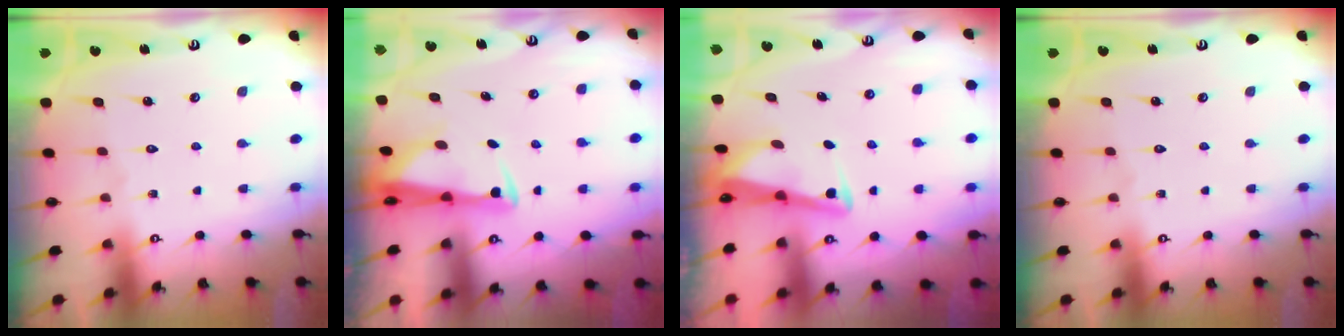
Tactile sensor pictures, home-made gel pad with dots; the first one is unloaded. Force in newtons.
{"total": 2.8, "press": 2.7, "slide": 1.0}
{"total": 3.3, "press": 3.3, "slide": 0.4}
{"total": 0.0}